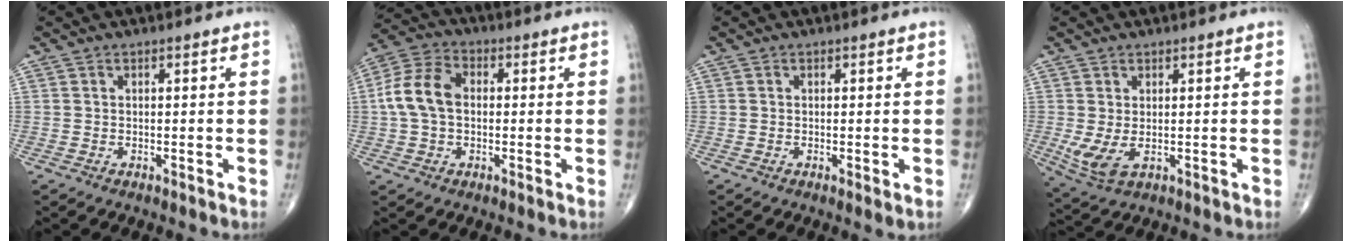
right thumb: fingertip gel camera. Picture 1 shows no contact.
{"total": 9.7, "force": [0.2, 6.6, 7.0], "torque": [-0.141, 0.029, -0.004]}
{"total": 1.1, "force": [-0.2, 0.3, 1.0], "torque": [-0.020, -0.005, -0.005]}
{"total": 5.1, "force": [-0.1, 2.6, 4.4], "torque": [-0.098, -0.004, 0.012]}